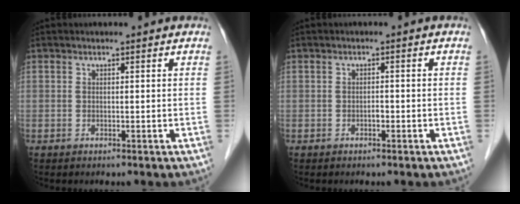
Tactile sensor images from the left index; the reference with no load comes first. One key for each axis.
{"total": 0.8, "fx": -0.6, "fy": 0.3, "fz": 0.5, "tx": -0.007, "ty": -0.001, "tz": -0.011}